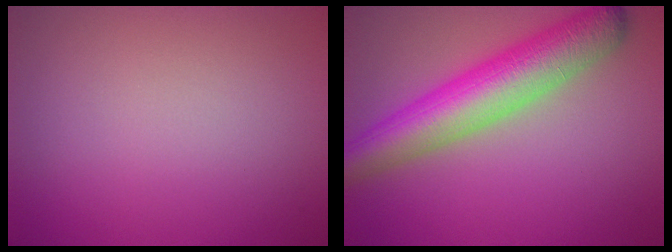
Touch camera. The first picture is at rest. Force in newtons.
{"total": 7.8, "press": 7.8, "slide": 0.3}